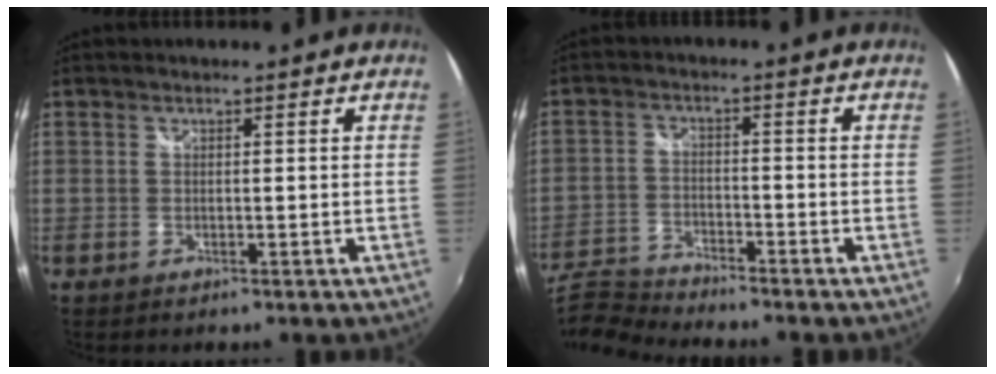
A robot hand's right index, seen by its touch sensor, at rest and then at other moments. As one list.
[{"total": 9.2, "force": [-8.8, 1.2, 2.3], "torque": [-0.069, -0.007, -0.176]}]